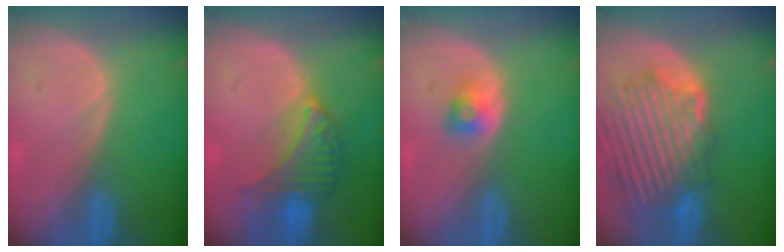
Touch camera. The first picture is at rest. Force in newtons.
{"total": 6.7, "press": 6.6, "slide": 0.7}
{"total": 2.4, "press": 2.3, "slide": 0.8}
{"total": 11.8, "press": 11.1, "slide": 4.0}